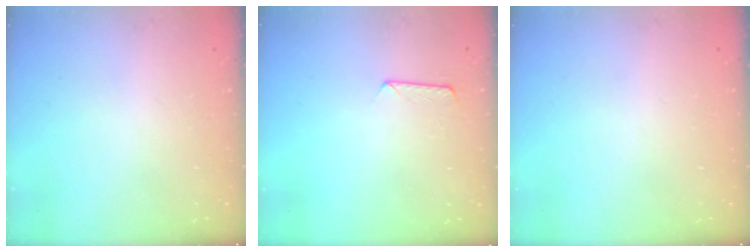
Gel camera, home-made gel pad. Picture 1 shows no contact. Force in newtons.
{"total": 6.2, "press": 6.2, "slide": 0.5}
{"total": 0.0}